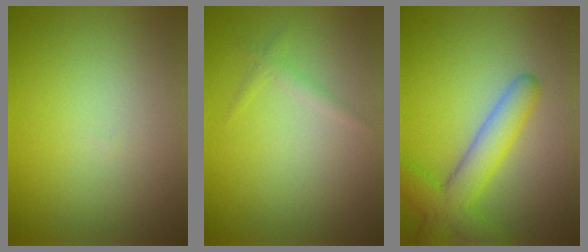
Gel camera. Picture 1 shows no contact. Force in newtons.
{"total": 0.9, "press": 0.9, "slide": 0.1}
{"total": 4.9, "press": 4.9, "slide": 0.3}